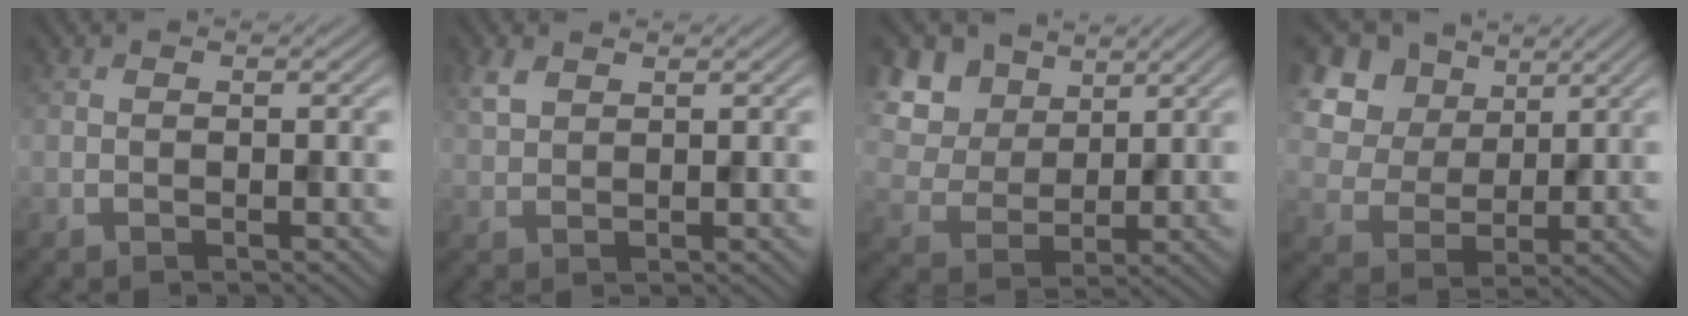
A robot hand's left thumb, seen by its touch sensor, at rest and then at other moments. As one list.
[{"total": 2.2, "force": [1.4, 1.1, 1.2], "torque": [-0.035, 0.004, 0.033]}, {"total": 9.1, "force": [4.7, 6.5, 4.2], "torque": [-0.156, 0.004, 0.103]}, {"total": 11.9, "force": [5.8, 8.8, 5.5], "torque": [-0.170, 0.023, 0.127]}]